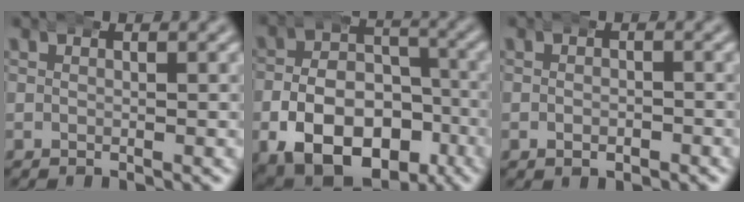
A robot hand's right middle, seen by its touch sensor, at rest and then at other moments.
{"total": 12.6, "force": [-5.9, 8.8, 6.9], "torque": [-0.129, -0.043, -0.079]}
{"total": 1.2, "force": [-0.6, 0.8, 0.7], "torque": [-0.008, -0.002, -0.009]}